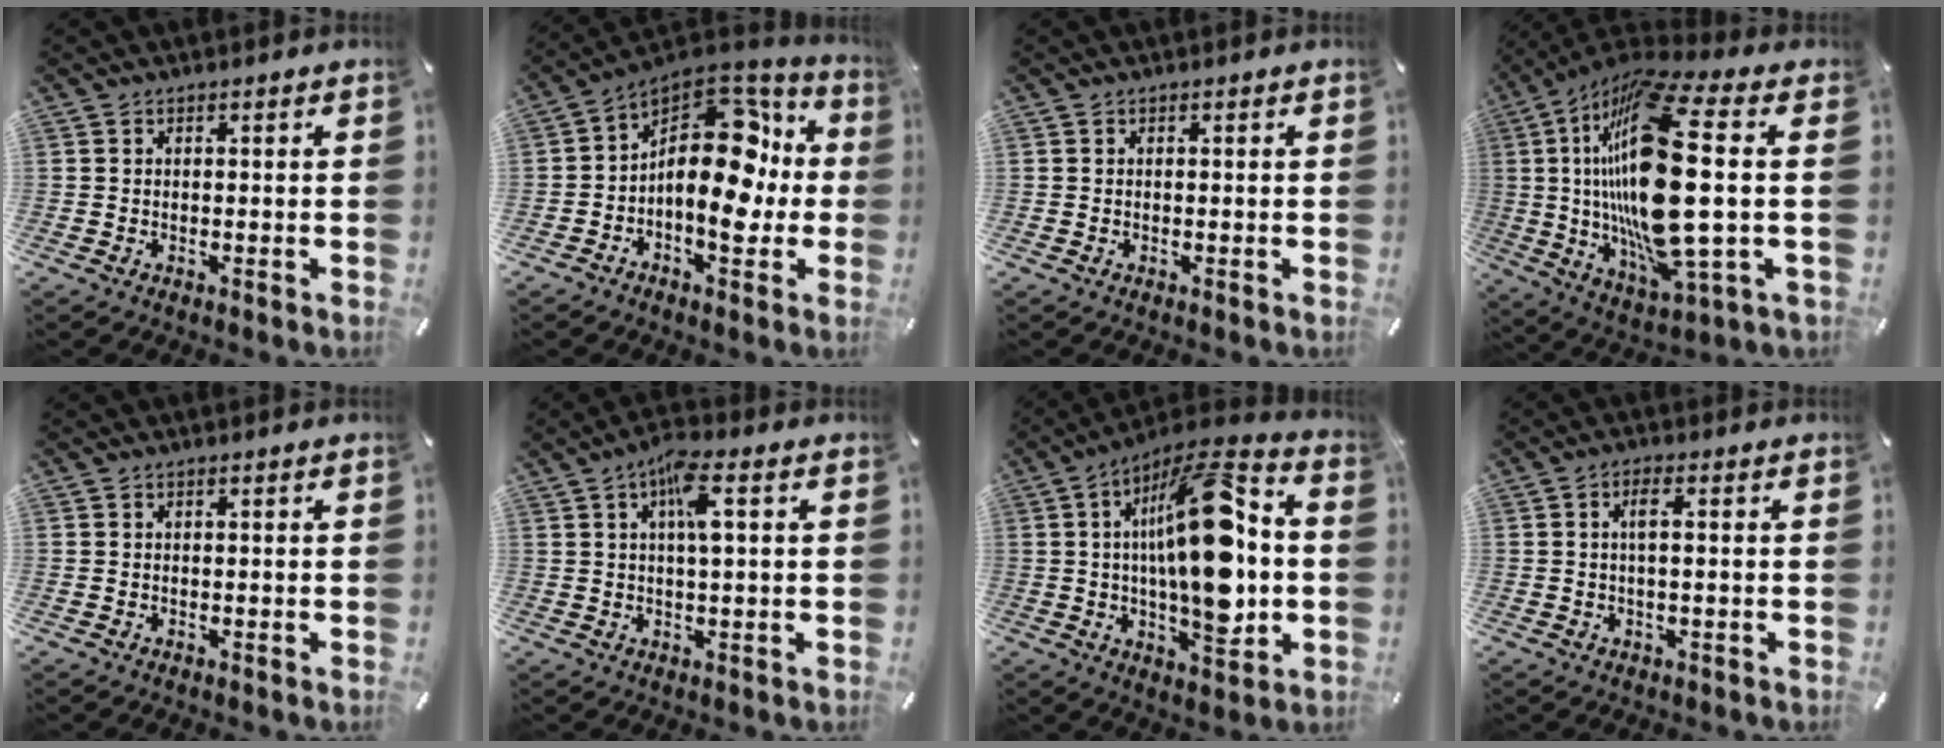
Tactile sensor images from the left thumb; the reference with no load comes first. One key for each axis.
{"total": 18.9, "fx": 0.1, "fy": 11.0, "fz": 15.4, "tx": -0.224, "ty": -0.006, "tz": 0.006}
{"total": 0.0}
{"total": 29.2, "fx": 3.3, "fy": 8.6, "fz": 27.7, "tx": -0.574, "ty": -0.044, "tz": 0.041}
{"total": 0.0}
{"total": 7.1, "fx": 2.0, "fy": 1.7, "fz": 6.6, "tx": -0.124, "ty": 0.003, "tz": 0.031}
{"total": 23.9, "fx": 0.8, "fy": 9.6, "fz": 21.8, "tx": -0.359, "ty": -0.006, "tz": 0.012}
{"total": 3.6, "fx": 0.3, "fy": 0.6, "fz": 3.6, "tx": -0.070, "ty": 0.003, "tz": 0.002}